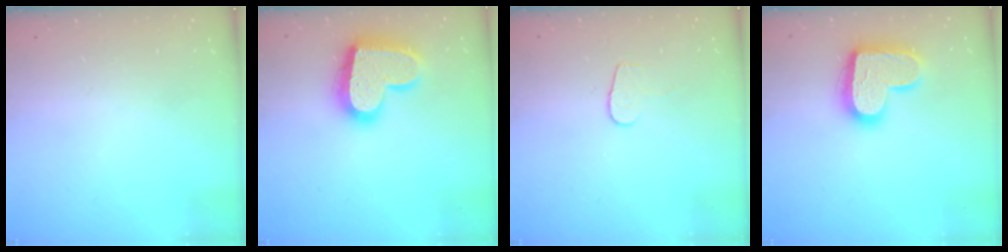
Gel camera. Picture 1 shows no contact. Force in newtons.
{"total": 20.3, "press": 20.3, "slide": 1.4}
{"total": 5.4, "press": 5.4, "slide": 0.6}
{"total": 17.3, "press": 17.3, "slide": 1.1}